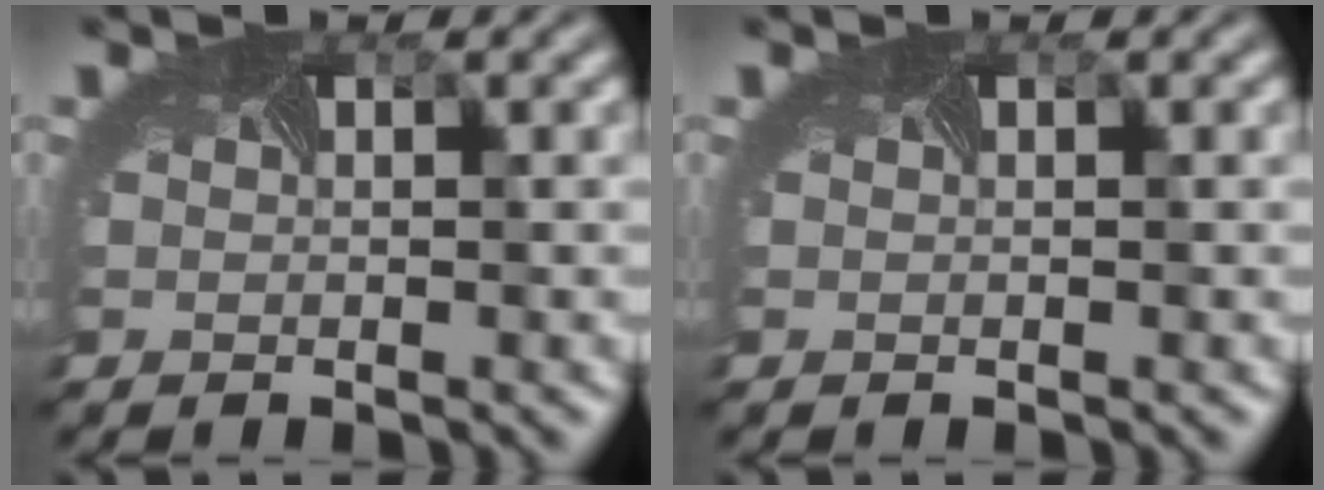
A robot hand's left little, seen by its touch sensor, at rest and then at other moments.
{"total": 0.0}